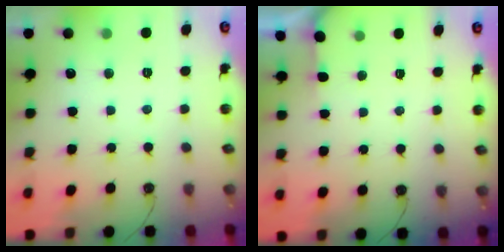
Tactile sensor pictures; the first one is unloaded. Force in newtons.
{"total": 1.9, "press": 1.9, "slide": 0.2}